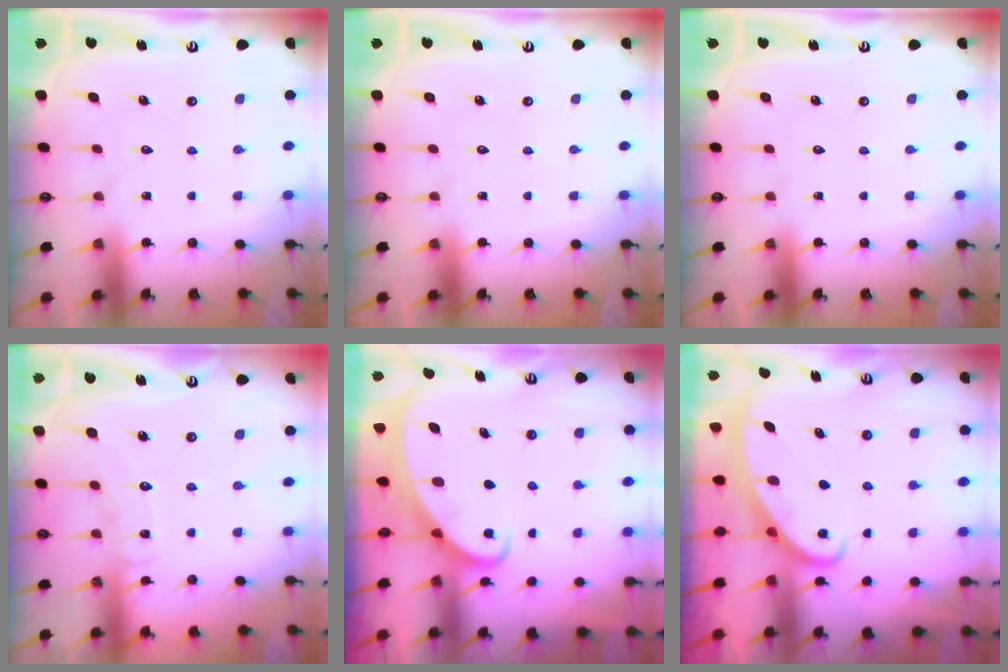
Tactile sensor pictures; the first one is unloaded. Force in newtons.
{"total": 0.0}
{"total": 0.0}
{"total": 6.8, "press": 6.8, "slide": 0.6}
{"total": 2.6, "press": 2.6, "slide": 0.3}
{"total": 2.7, "press": 2.7, "slide": 0.4}